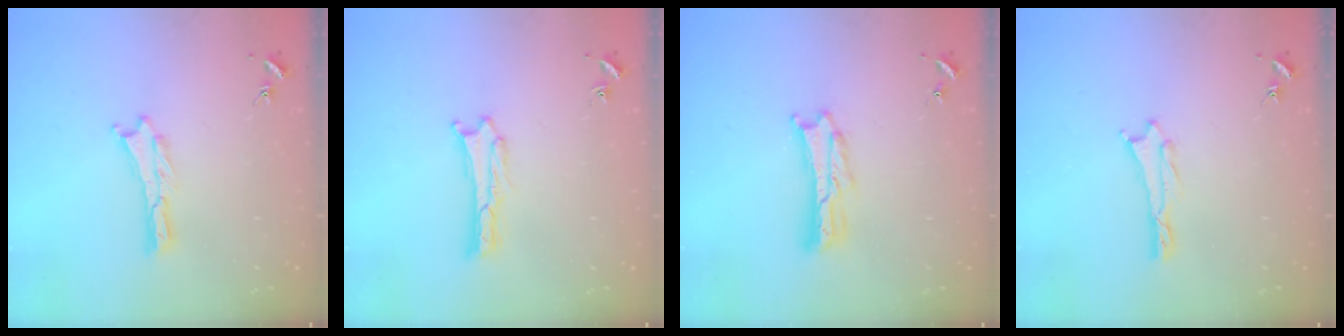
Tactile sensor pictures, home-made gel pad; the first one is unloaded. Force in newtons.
{"total": 0.9, "press": 0.9, "slide": 0.0}
{"total": 2.4, "press": 2.4, "slide": 0.3}
{"total": 0.7, "press": 0.7, "slide": 0.1}